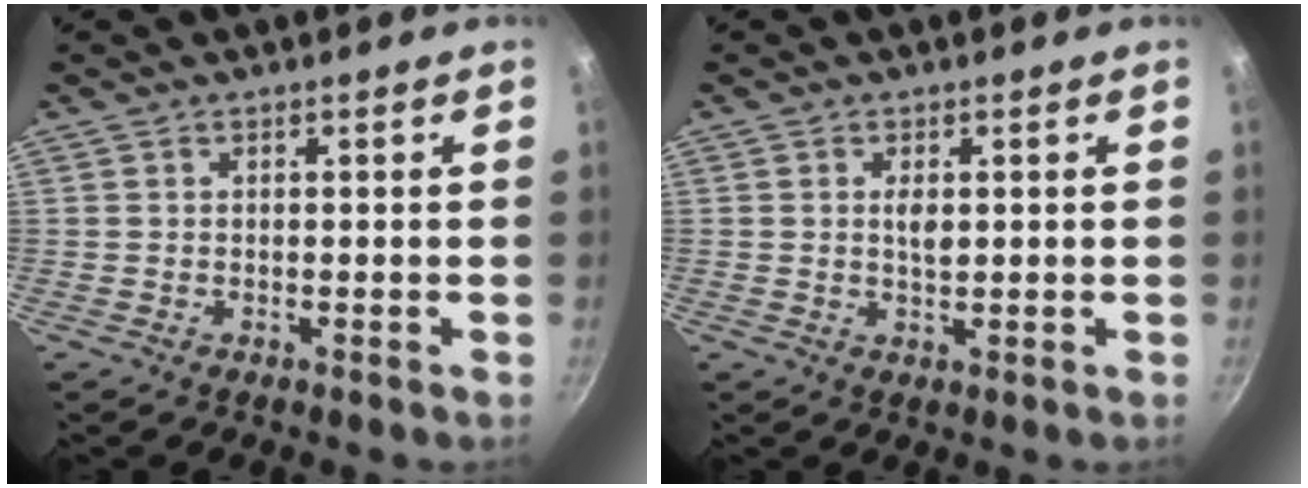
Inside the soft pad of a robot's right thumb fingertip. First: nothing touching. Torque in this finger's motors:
{"motor_torque": [0.30, 0.50, 0.52, -0.22, 0.00]}